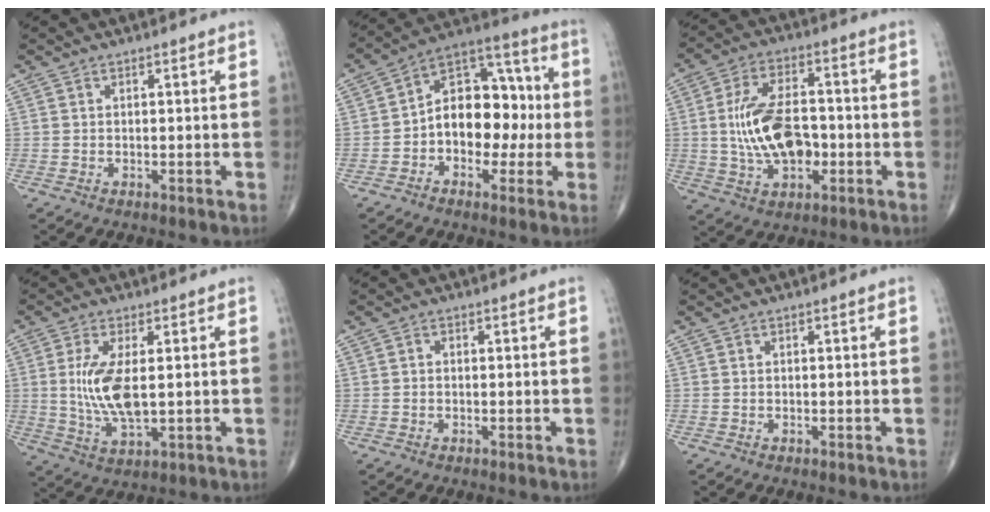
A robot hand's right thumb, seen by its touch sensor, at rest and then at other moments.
{"total": 15.0, "force": [-1.3, 10.1, 11.0], "torque": [-0.128, 0.049, -0.029]}
{"total": 14.1, "force": [-1.3, 8.1, 11.5], "torque": [-0.200, 0.018, -0.019]}
{"total": 9.8, "force": [0.8, 3.9, 8.9], "torque": [-0.185, -0.015, 0.023]}
{"total": 0.6, "force": [-0.2, 0.5, 0.3], "torque": [-0.003, 0.002, -0.007]}
{"total": 0.0}